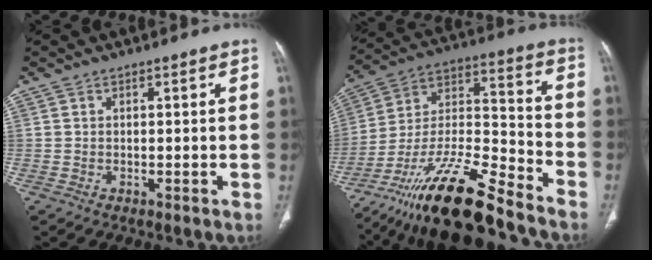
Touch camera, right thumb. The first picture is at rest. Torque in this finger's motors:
{"motor_torque": [3.26, 0.59, 1.07, -1.70, 0.19]}